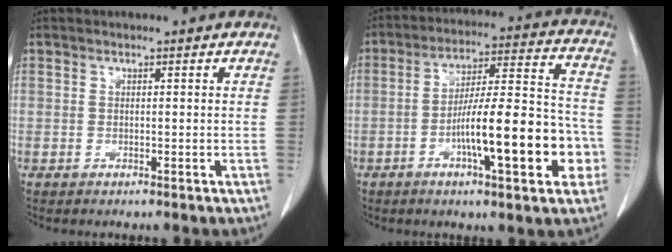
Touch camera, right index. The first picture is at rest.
{"total": 16.3, "force": [-5.0, 3.1, 15.2], "torque": [-0.238, 0.021, -0.074]}